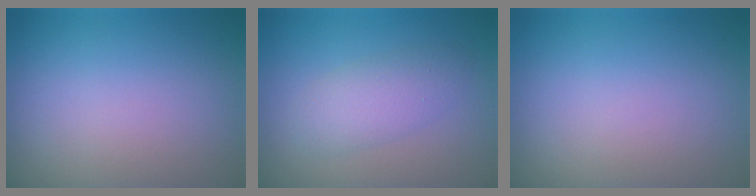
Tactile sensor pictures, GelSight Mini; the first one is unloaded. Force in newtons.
{"total": 2.8, "press": 2.8, "slide": 0.1}
{"total": 0.0}